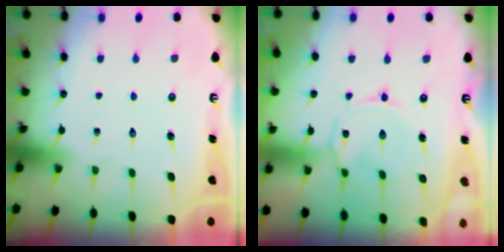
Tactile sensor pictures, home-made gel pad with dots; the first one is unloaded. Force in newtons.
{"total": 1.6, "press": 1.5, "slide": 0.6}